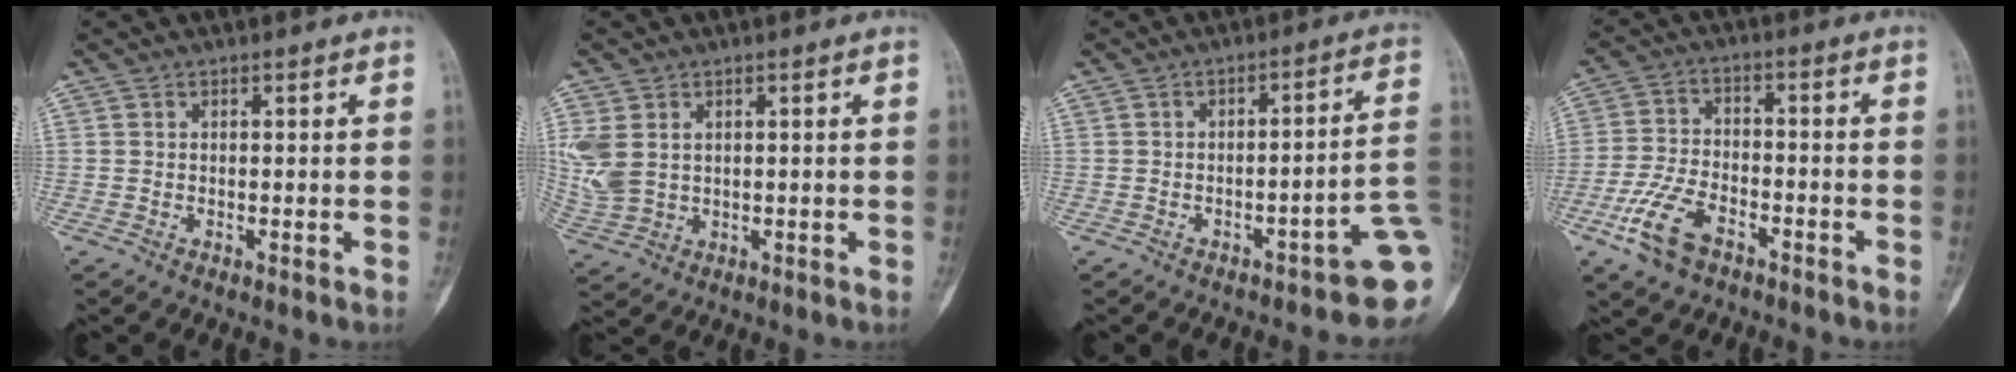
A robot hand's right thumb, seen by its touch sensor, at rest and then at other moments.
{"total": 7.5, "force": [1.7, 5.4, 4.9], "torque": [-0.120, 0.000, 0.049]}
{"total": 10.7, "force": [-4.5, 2.5, 9.4], "torque": [-0.095, 0.048, -0.057]}
{"total": 10.0, "force": [-5.5, 5.2, 6.4], "torque": [-0.138, 0.021, -0.106]}